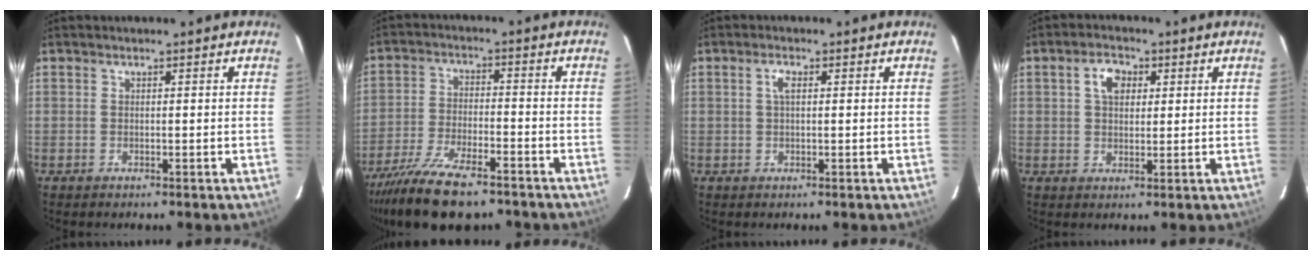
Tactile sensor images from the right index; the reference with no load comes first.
{"total": 14.9, "force": [-11.6, 4.6, 8.2], "torque": [-0.180, -0.034, -0.203]}
{"total": 1.9, "force": [0.5, 0.7, 1.6], "torque": [-0.034, 0.005, 0.009]}
{"total": 4.6, "force": [1.5, 3.2, 3.0], "torque": [-0.049, 0.015, 0.028]}